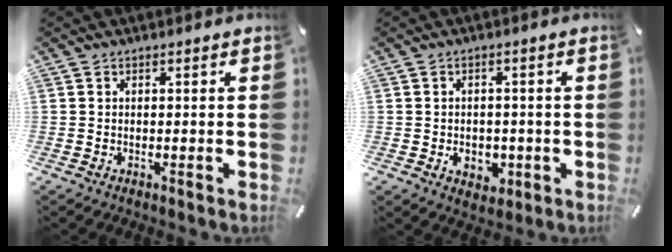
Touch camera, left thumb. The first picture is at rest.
{"total": 4.6, "force": [-1.0, 3.8, 2.5], "torque": [-0.027, 0.002, -0.016]}